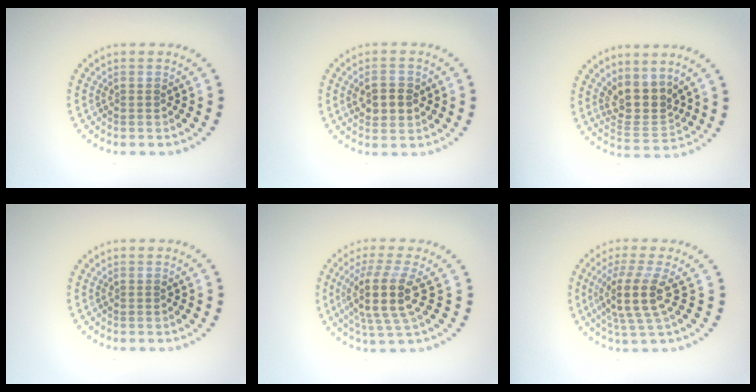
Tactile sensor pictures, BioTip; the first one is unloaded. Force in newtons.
{"total": 3.0, "press": 3.0, "slide": 0.3}
{"total": 3.8, "press": 3.0, "slide": 2.4}
{"total": 0.0}
{"total": 4.7, "press": 3.8, "slide": 2.8}
{"total": 4.0, "press": 3.0, "slide": 2.6}